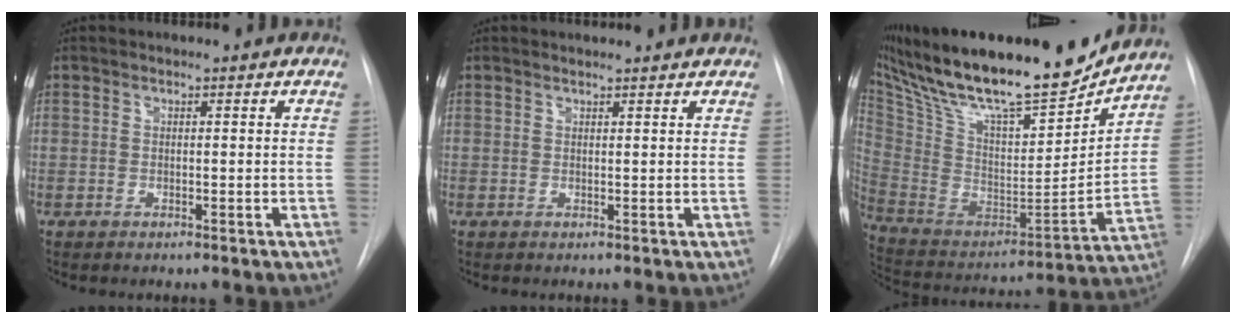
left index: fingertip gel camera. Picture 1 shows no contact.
{"total": 2.7, "force": [2.5, 0.1, 0.8], "torque": [-0.013, 0.010, 0.025]}
{"total": 28.2, "force": [22.8, 5.8, 15.4], "torque": [-0.292, -0.018, 0.368]}